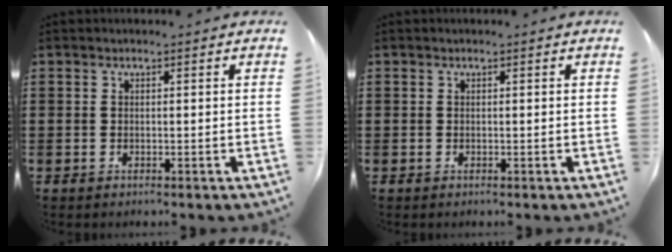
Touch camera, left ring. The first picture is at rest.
{"total": 0.0}